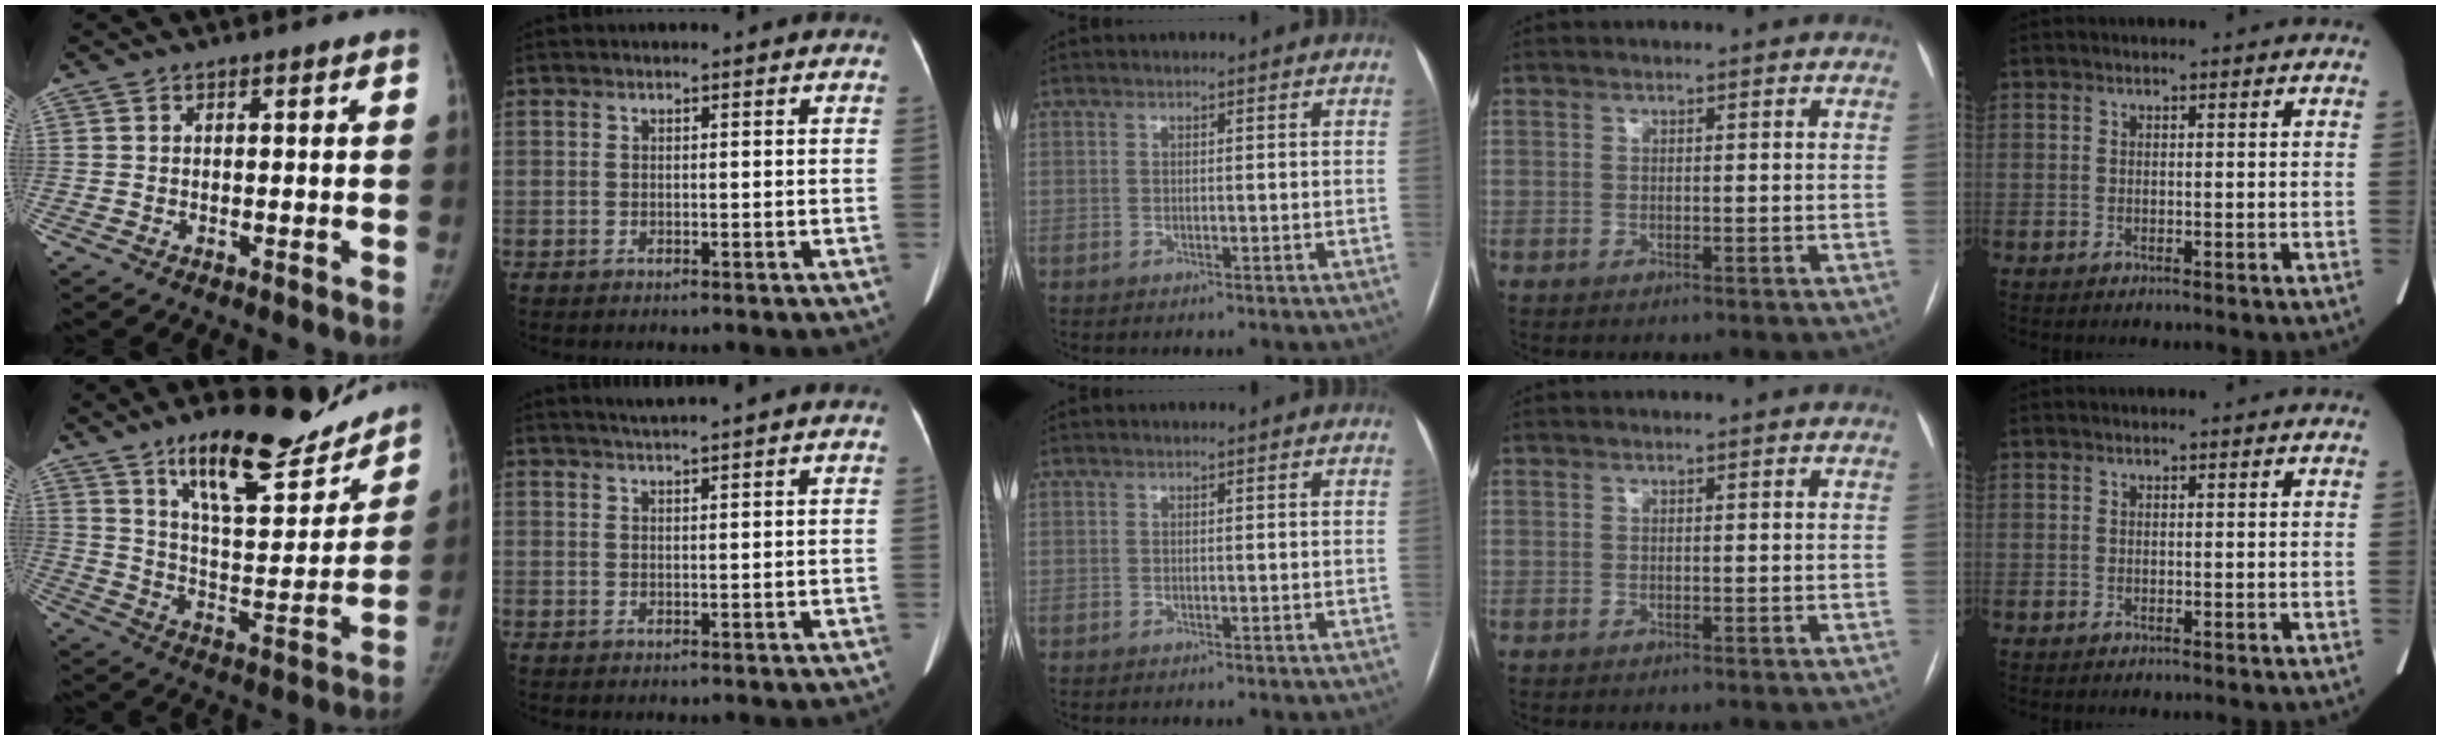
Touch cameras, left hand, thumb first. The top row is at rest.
{"thumb": {"total": 19.9, "force": [14.9, 6.3, 11.6], "torque": [-0.128, -0.093, 0.240]}, "index": {"total": 3.9, "force": [3.5, -1.0, 1.6], "torque": [-0.023, 0.018, 0.050]}}